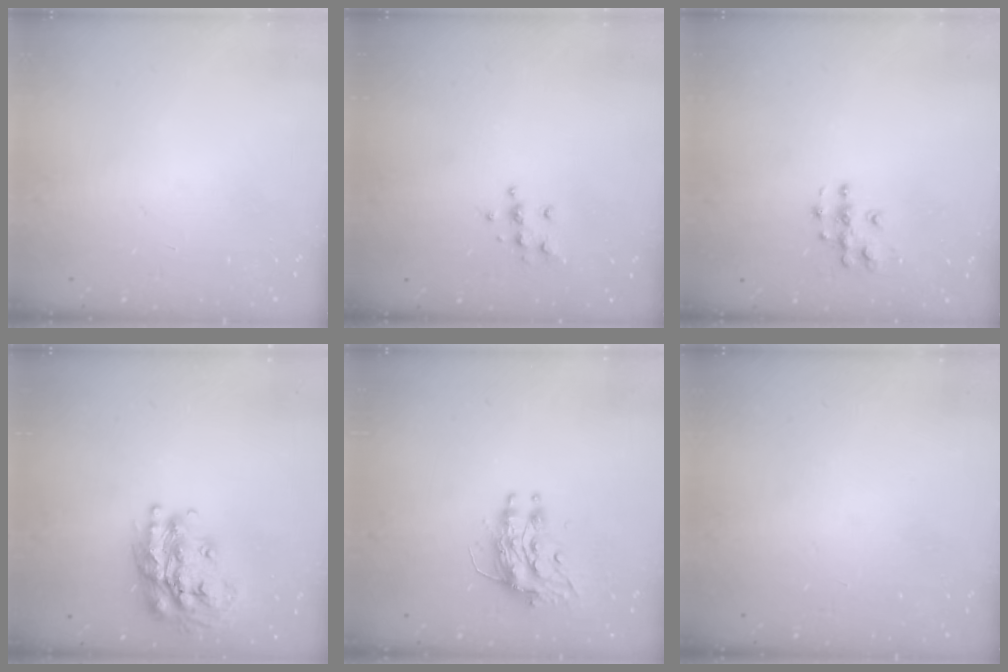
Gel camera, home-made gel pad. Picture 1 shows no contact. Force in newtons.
{"total": 5.7, "press": 5.6, "slide": 1.1}
{"total": 6.1, "press": 6.1, "slide": 0.3}
{"total": 19.2, "press": 19.1, "slide": 1.6}
{"total": 10.2, "press": 10.2, "slide": 0.7}
{"total": 0.0}